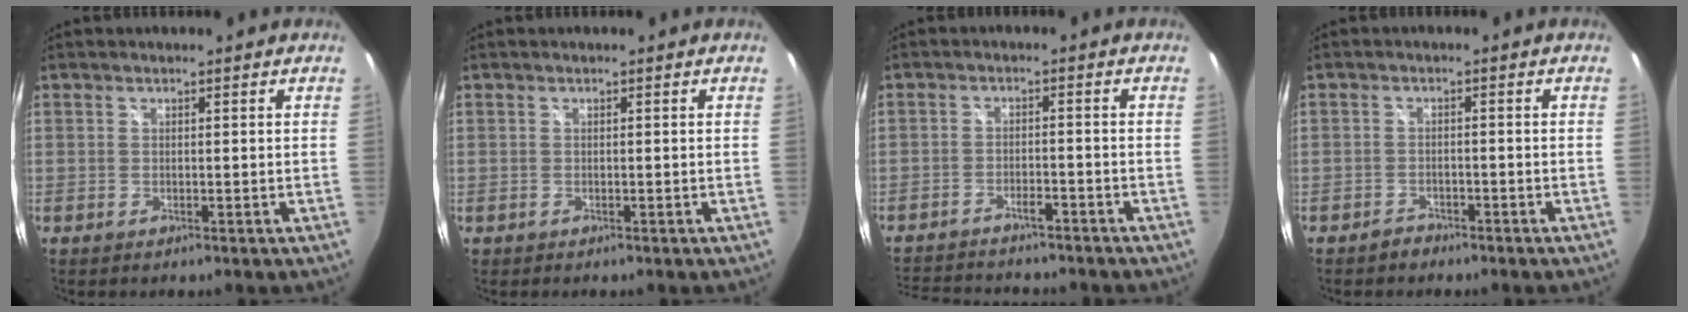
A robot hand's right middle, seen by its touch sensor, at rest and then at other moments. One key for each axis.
{"total": 0.7, "fx": 0.4, "fy": -0.5, "fz": -0.1, "tx": 0.003, "ty": -0.003, "tz": 0.004}
{"total": 11.2, "fx": -10.0, "fy": 2.4, "fz": 4.4, "tx": -0.102, "ty": -0.009, "tz": -0.150}
{"total": 1.4, "fx": -1.4, "fy": 0.4, "fz": -0.1, "tx": 0.000, "ty": 0.003, "tz": -0.023}